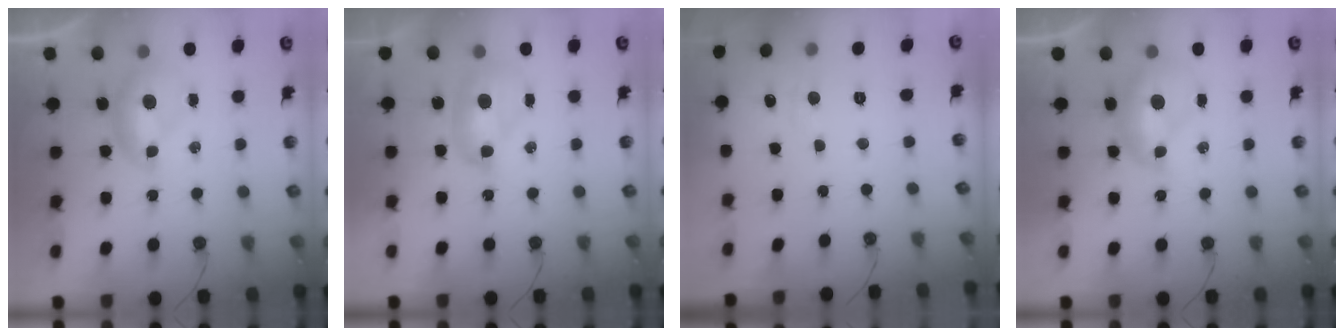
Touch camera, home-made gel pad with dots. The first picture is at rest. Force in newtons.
{"total": 2.5, "press": 2.5, "slide": 0.2}
{"total": 0.7, "press": 0.6, "slide": 0.4}
{"total": 2.1, "press": 2.0, "slide": 0.3}